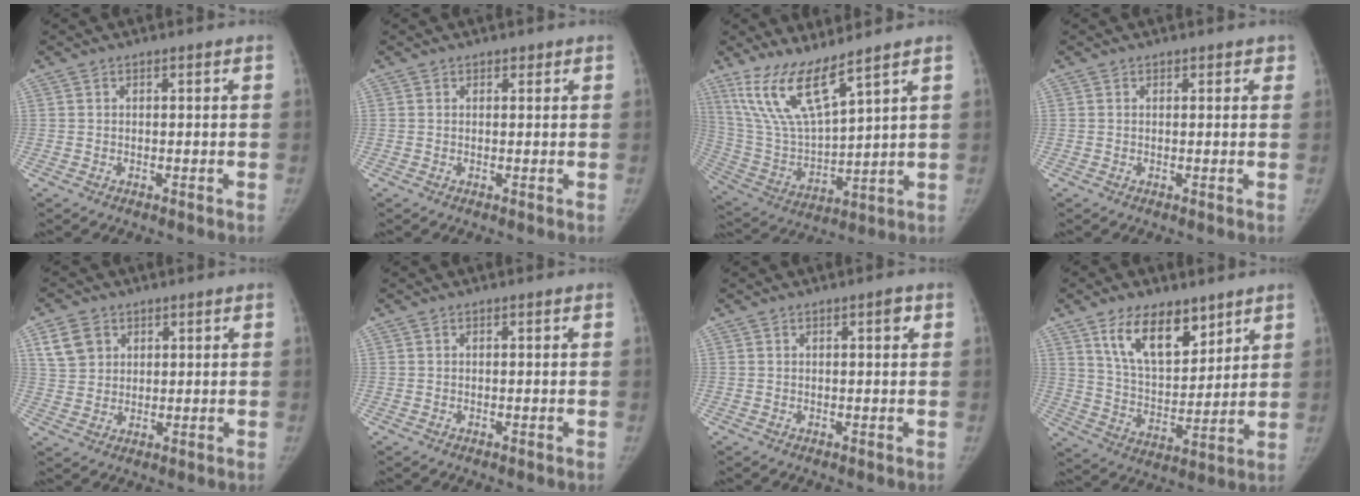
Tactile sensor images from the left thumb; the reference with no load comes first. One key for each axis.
{"total": 0.6, "fx": 0.5, "fy": 0.4, "fz": 0.1, "tx": 0.007, "ty": -0.003, "tz": 0.003}
{"total": 13.5, "fx": 9.4, "fy": 2.8, "fz": 9.2, "tx": -0.176, "ty": -0.053, "tz": 0.205}
{"total": 1.0, "fx": 0.6, "fy": 0.7, "fz": 0.3, "tx": 0.013, "ty": -0.002, "tz": 0.003}
{"total": 6.2, "fx": 2.9, "fy": 4.8, "fz": 2.6, "tx": -0.029, "ty": -0.008, "tz": 0.060}
{"total": 0.0}
{"total": 1.4, "fx": 0.6, "fy": 0.3, "fz": 1.3, "tx": -0.011, "ty": 0.001, "tz": 0.005}
{"total": 14.2, "fx": 8.7, "fy": 7.1, "fz": 8.6, "tx": -0.107, "ty": -0.055, "tz": 0.162}